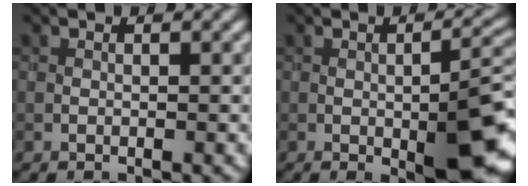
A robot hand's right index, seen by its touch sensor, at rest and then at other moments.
{"total": 7.8, "force": [-2.2, 2.5, 7.0], "torque": [-0.102, -0.004, -0.031]}